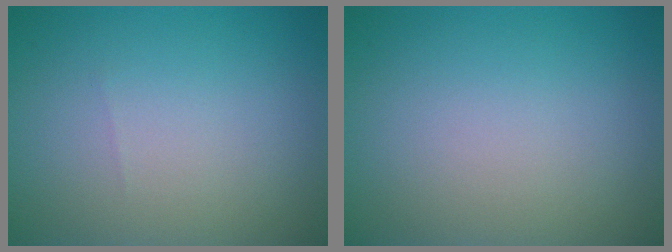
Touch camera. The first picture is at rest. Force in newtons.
{"total": 0.0}